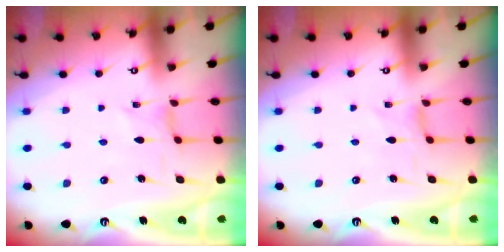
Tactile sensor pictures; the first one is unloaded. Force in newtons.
{"total": 0.0}